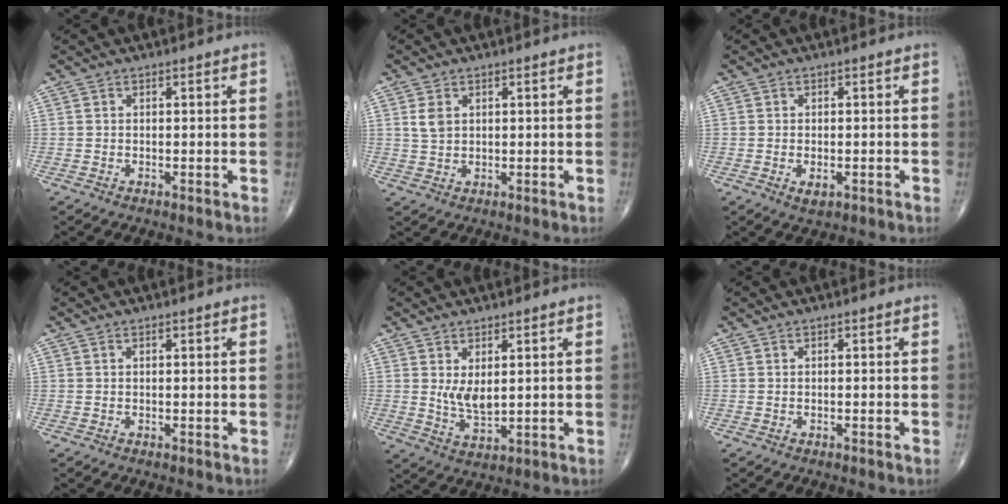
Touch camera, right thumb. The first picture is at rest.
{"total": 2.9, "force": [1.0, 2.0, 1.9], "torque": [-0.033, -0.002, 0.026]}
{"total": 2.3, "force": [-0.9, 1.2, 1.8], "torque": [-0.028, 0.002, -0.010]}
{"total": 0.0}
{"total": 4.9, "force": [1.1, 2.3, 4.1], "torque": [-0.066, -0.019, 0.031]}
{"total": 0.0}